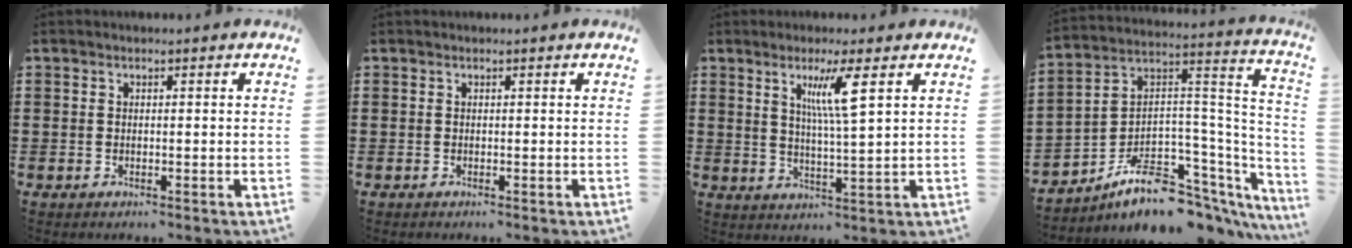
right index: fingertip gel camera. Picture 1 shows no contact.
{"total": 0.0}
{"total": 6.4, "force": [2.9, 0.1, 5.7], "torque": [-0.112, -0.003, 0.042]}
{"total": 10.7, "force": [-6.7, 5.4, 6.3], "torque": [-0.124, 0.005, -0.116]}